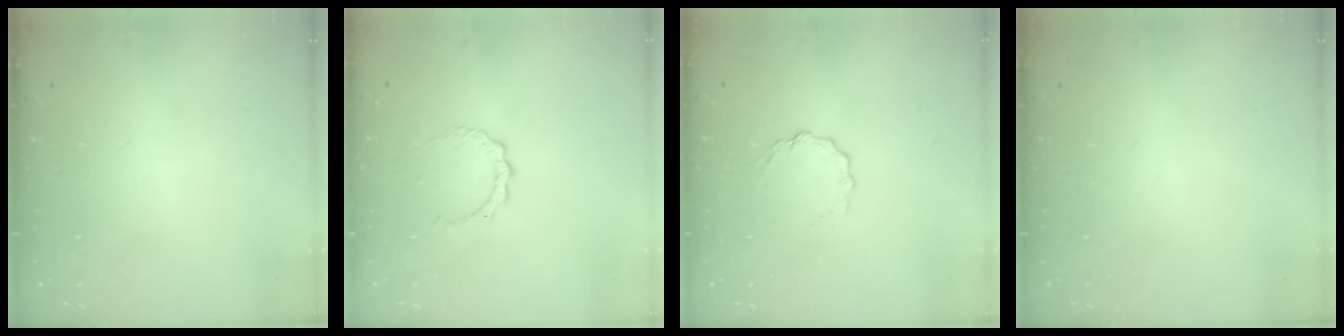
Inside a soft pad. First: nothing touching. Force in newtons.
{"total": 3.8, "press": 3.7, "slide": 0.3}
{"total": 3.6, "press": 3.6, "slide": 0.3}
{"total": 0.0}